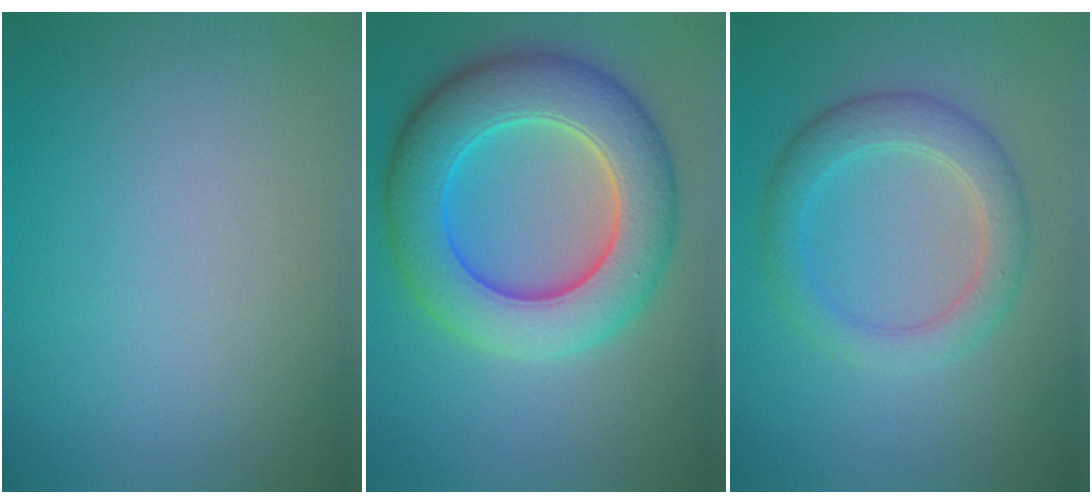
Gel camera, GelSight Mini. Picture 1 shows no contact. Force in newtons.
{"total": 9.5, "press": 9.5, "slide": 0.2}
{"total": 3.7, "press": 3.7, "slide": 0.1}